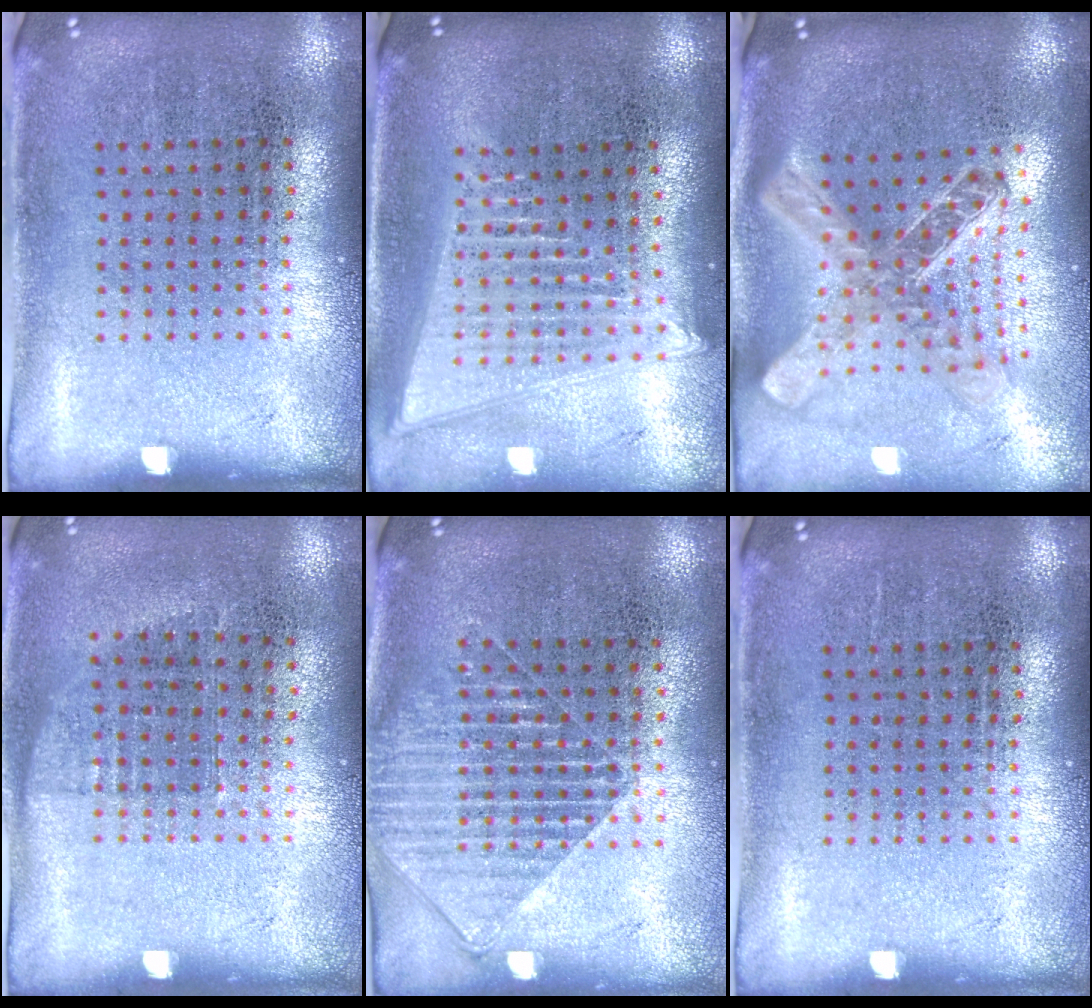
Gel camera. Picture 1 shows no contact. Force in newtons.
{"total": 2.1, "press": 1.8, "slide": 1.0}
{"total": 2.6, "press": 2.0, "slide": 1.6}
{"total": 0.7, "press": 0.6, "slide": 0.4}
{"total": 1.5, "press": 1.3, "slide": 0.8}
{"total": 0.0}